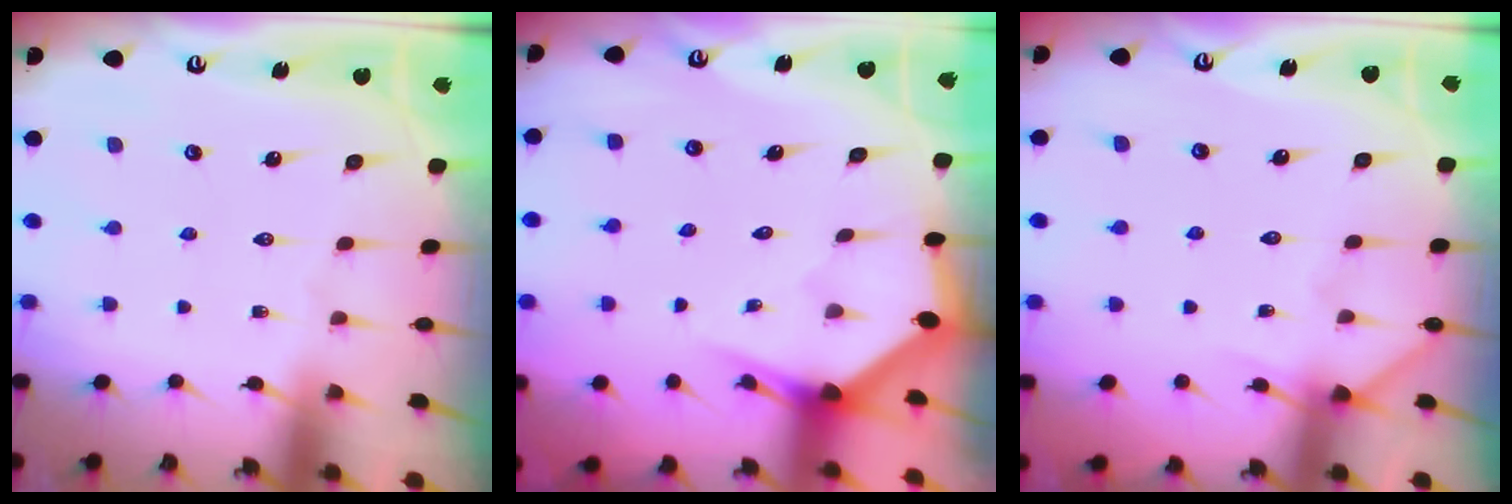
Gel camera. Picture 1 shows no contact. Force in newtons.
{"total": 2.9, "press": 2.9, "slide": 0.2}
{"total": 4.8, "press": 4.8, "slide": 0.6}